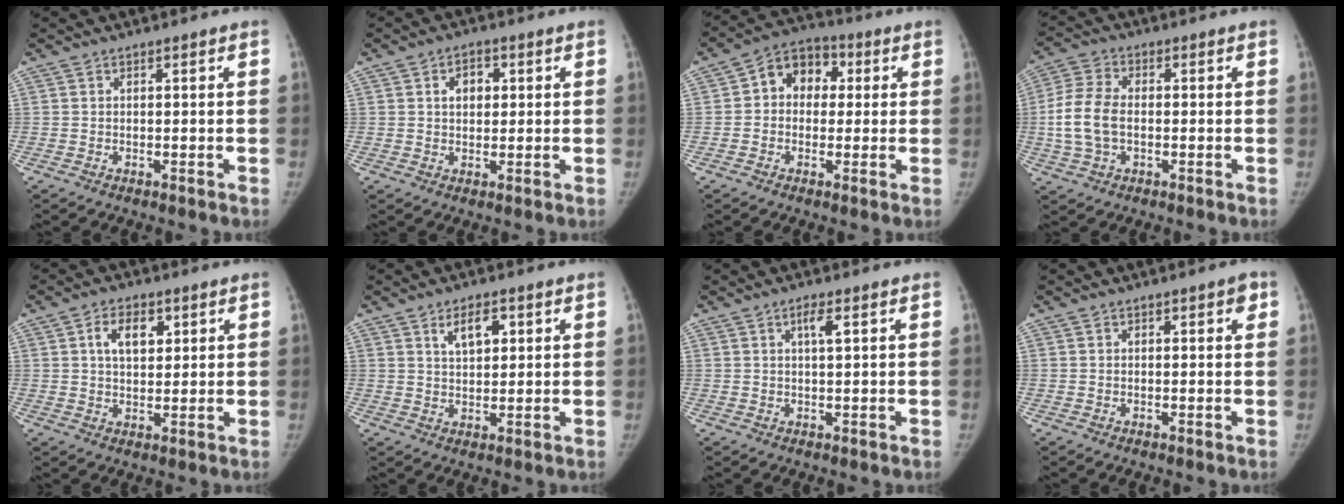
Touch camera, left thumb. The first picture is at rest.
{"total": 4.4, "force": [1.2, 3.2, 2.9], "torque": [-0.024, 0.003, 0.017]}
{"total": 9.2, "force": [1.4, 7.2, 5.5], "torque": [-0.048, 0.021, 0.005]}
{"total": 9.1, "force": [-1.0, 5.6, 7.1], "torque": [-0.154, 0.013, -0.025]}
{"total": 6.4, "force": [2.3, 4.0, 4.5], "torque": [-0.053, -0.005, 0.038]}
{"total": 5.3, "force": [2.4, 2.8, 3.8], "torque": [-0.051, -0.010, 0.042]}
{"total": 2.7, "force": [1.0, 0.6, 2.4], "torque": [-0.044, 0.001, 0.019]}
{"total": 1.6, "force": [0.6, 0.7, 1.3], "torque": [-0.007, 0.002, 0.005]}